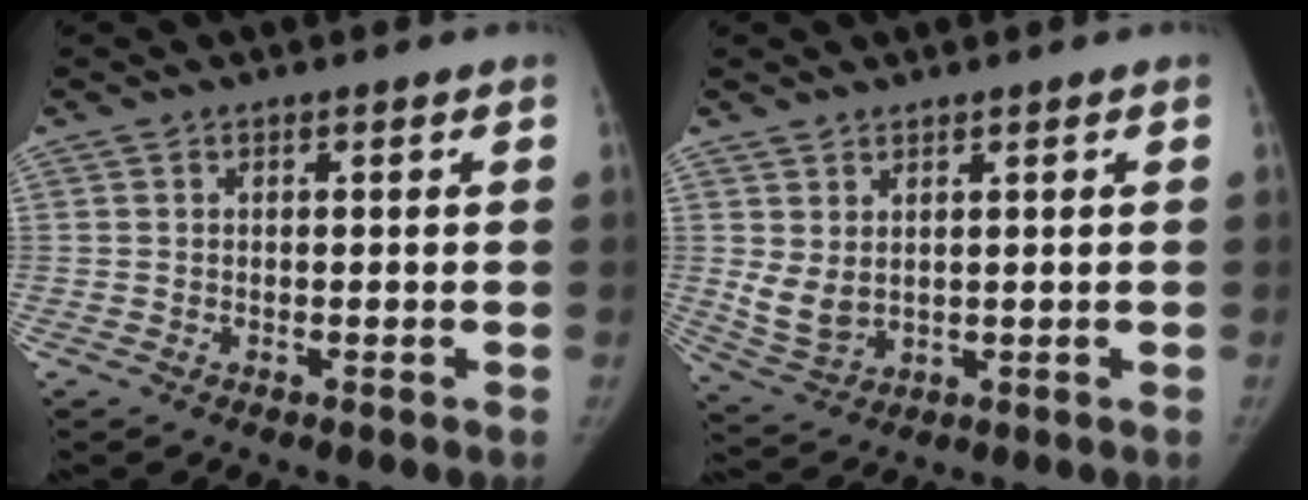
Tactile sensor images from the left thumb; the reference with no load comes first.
{"total": 5.0, "force": [1.4, 3.2, 3.6], "torque": [-0.069, -0.015, 0.041]}